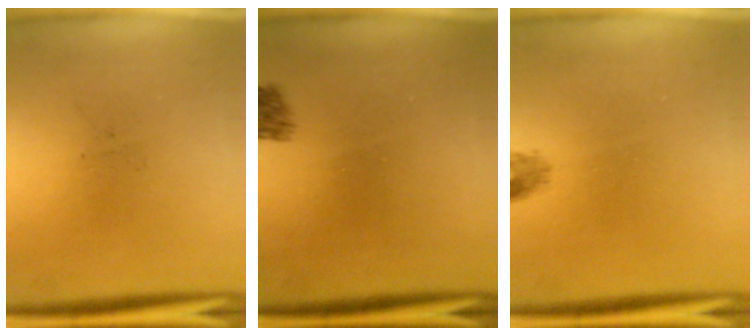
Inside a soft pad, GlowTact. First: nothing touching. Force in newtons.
{"total": 2.5}
{"total": 1.2}